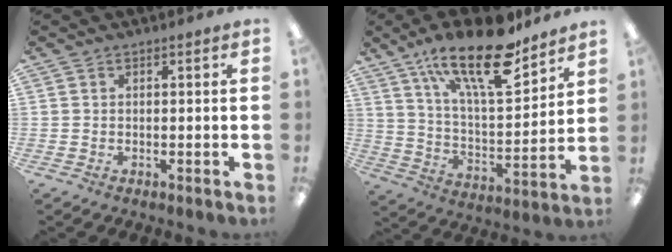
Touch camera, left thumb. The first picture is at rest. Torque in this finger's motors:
{"motor_torque": [0.23, 0.59, 1.54, -1.23, 0.32]}